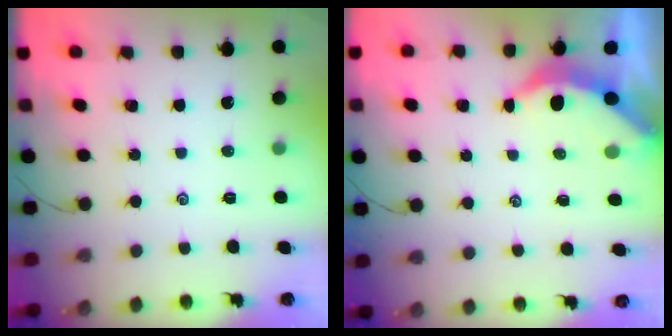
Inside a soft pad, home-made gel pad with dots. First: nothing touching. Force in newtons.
{"total": 3.7, "press": 3.7, "slide": 0.4}